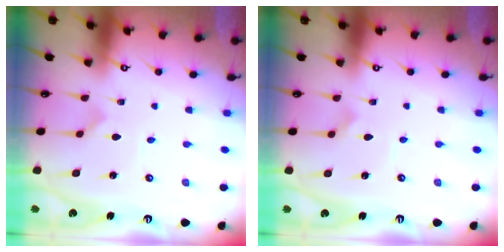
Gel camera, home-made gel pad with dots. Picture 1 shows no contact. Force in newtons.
{"total": 2.8, "press": 2.8, "slide": 0.2}